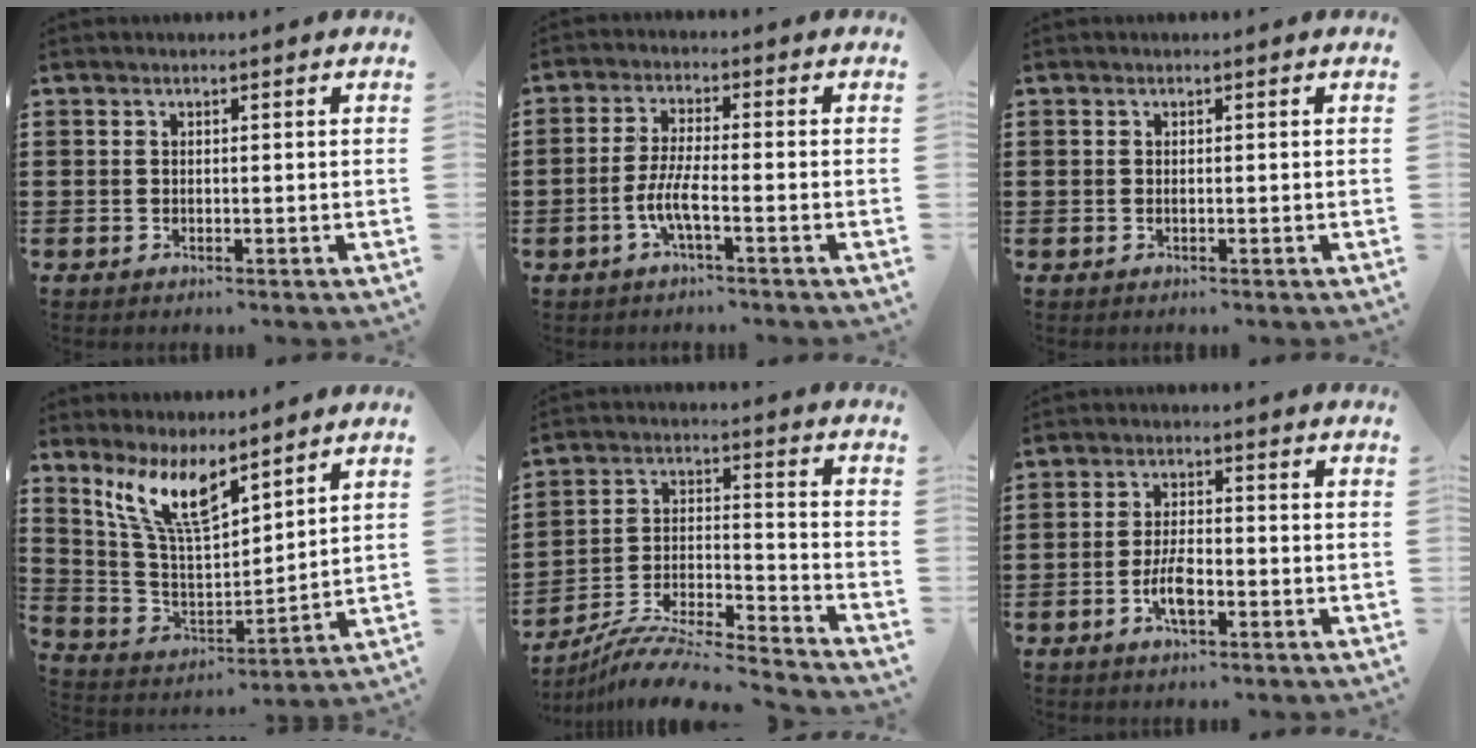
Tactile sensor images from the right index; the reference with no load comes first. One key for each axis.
{"total": 5.1, "fx": -2.3, "fy": 0.8, "fz": 4.5, "tx": -0.104, "ty": -0.011, "tz": -0.050}
{"total": 0.0}
{"total": 10.5, "fx": 7.6, "fy": 2.9, "fz": 6.6, "tx": -0.158, "ty": -0.030, "tz": 0.138}
{"total": 8.7, "fx": -8.1, "fy": 0.5, "fz": 2.9, "tx": -0.050, "ty": 0.006, "tz": -0.164}
{"total": 4.7, "fx": -1.9, "fy": 1.6, "fz": 4.0, "tx": -0.089, "ty": -0.001, "tz": -0.039}